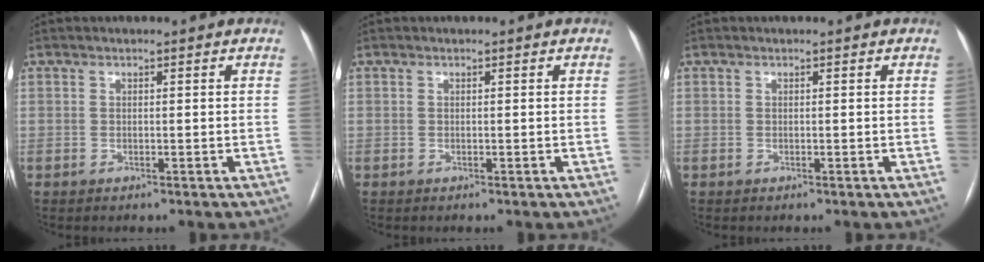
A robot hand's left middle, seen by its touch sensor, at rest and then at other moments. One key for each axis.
{"total": 0.0}
{"total": 0.0}